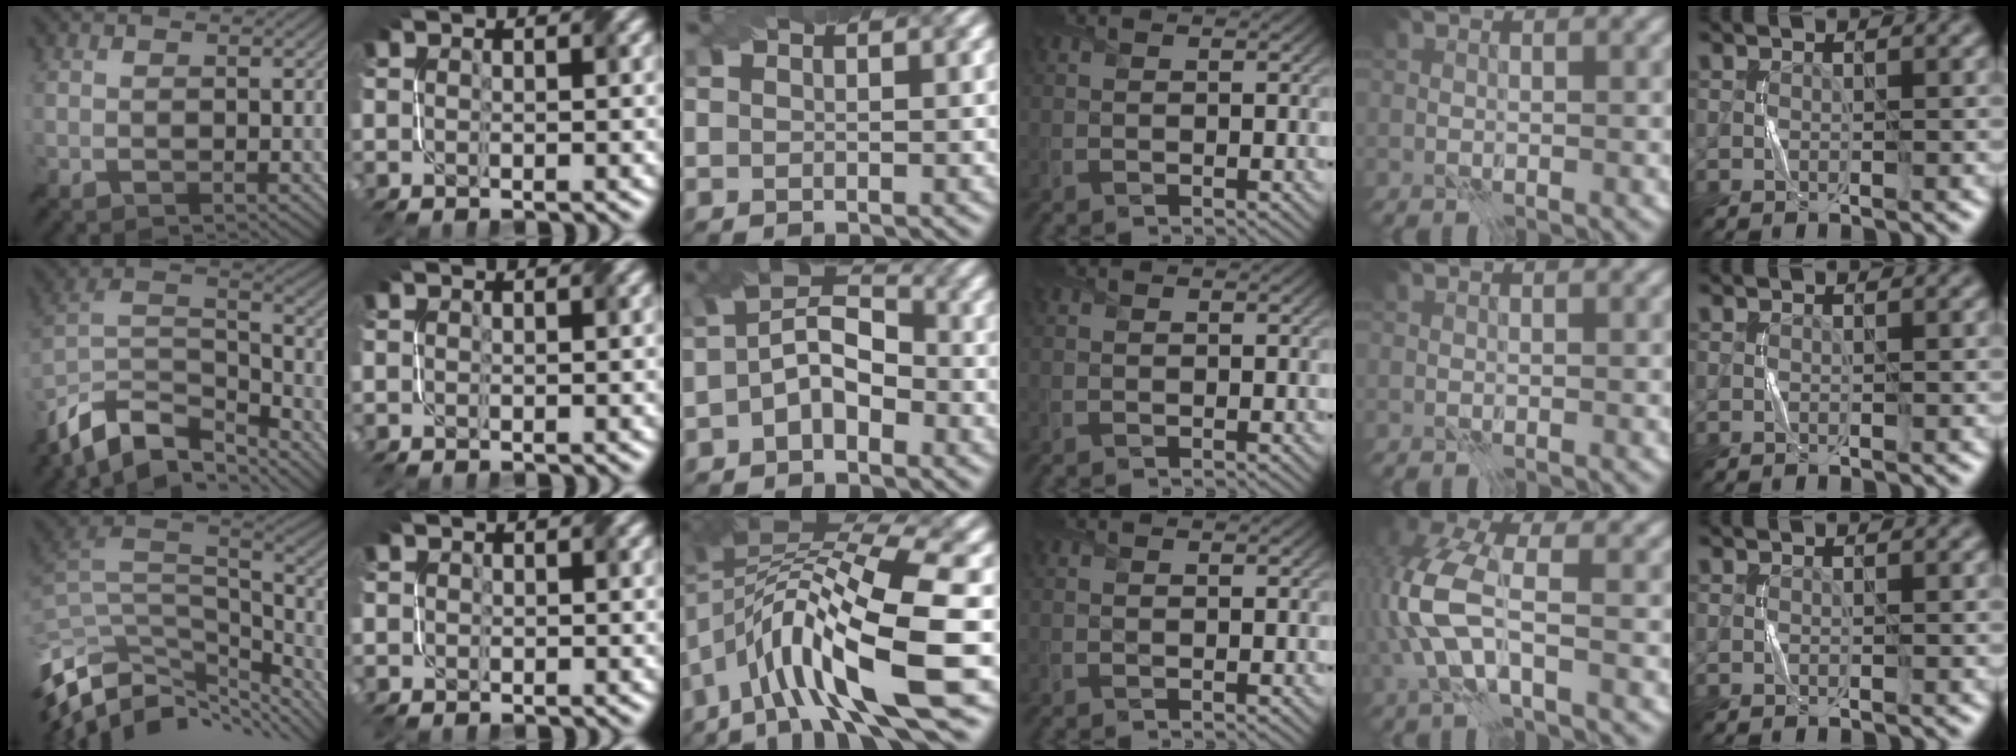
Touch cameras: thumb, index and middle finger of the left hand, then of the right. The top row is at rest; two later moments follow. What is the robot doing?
{"motion": "twist", "object": "screw"}